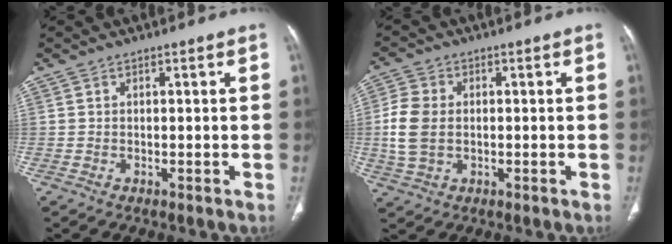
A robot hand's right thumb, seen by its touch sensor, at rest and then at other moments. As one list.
[{"total": 7.6, "force": [-0.3, 5.4, 5.4], "torque": [-0.126, 0.006, -0.005]}]